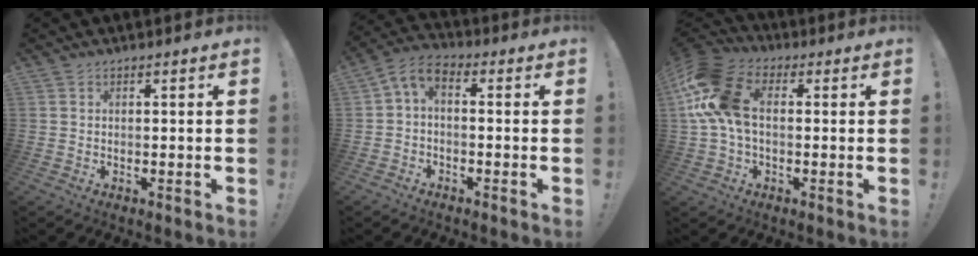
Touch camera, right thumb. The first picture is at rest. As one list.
[{"total": 4.1, "force": [-0.3, 2.1, 3.5], "torque": [-0.079, -0.009, -0.004]}, {"total": 15.7, "force": [2.3, 9.8, 12.0], "torque": [-0.246, 0.009, 0.045]}]